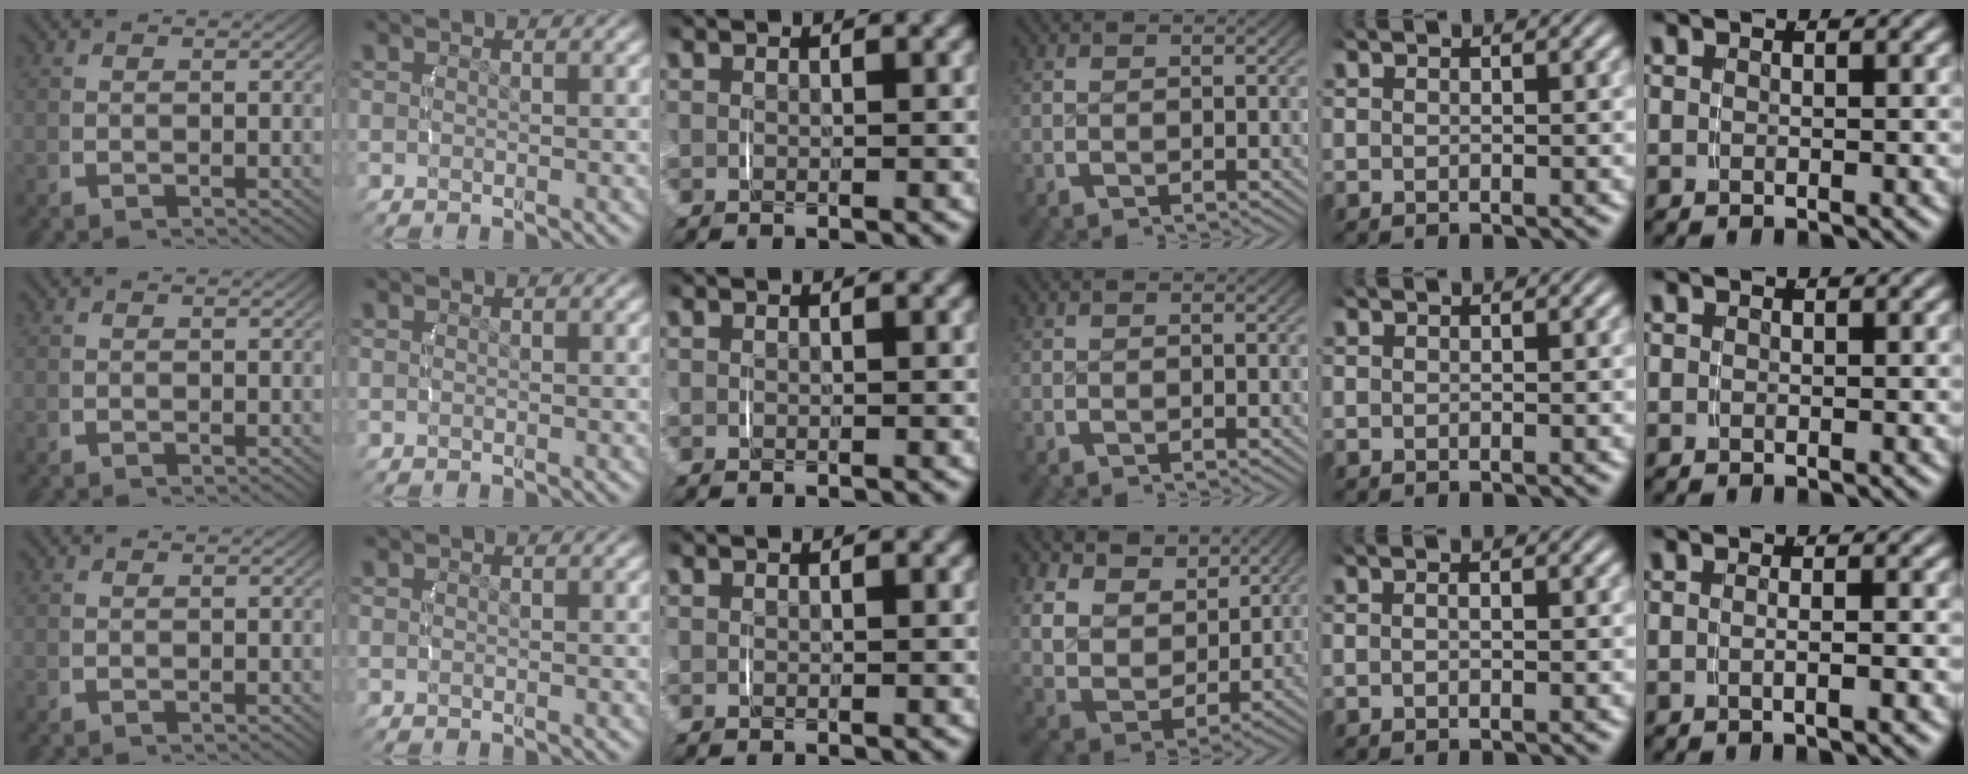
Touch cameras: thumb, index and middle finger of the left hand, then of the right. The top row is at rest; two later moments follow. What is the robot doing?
{"motion": "lift_and_place", "object": "napkin"}